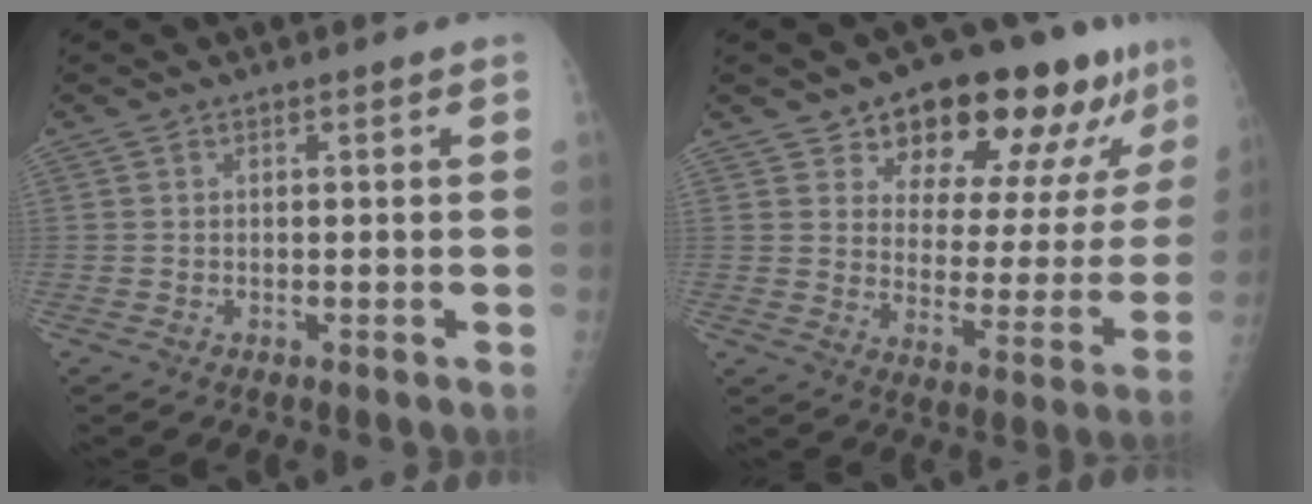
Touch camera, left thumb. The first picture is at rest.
{"total": 19.4, "force": [12.8, 8.6, 11.8], "torque": [-0.115, -0.052, 0.184]}